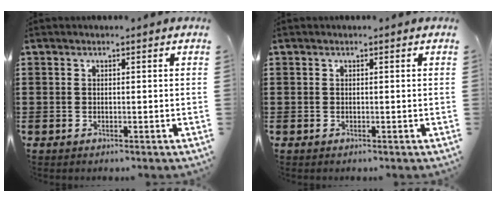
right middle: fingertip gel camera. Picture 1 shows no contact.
{"total": 0.0}